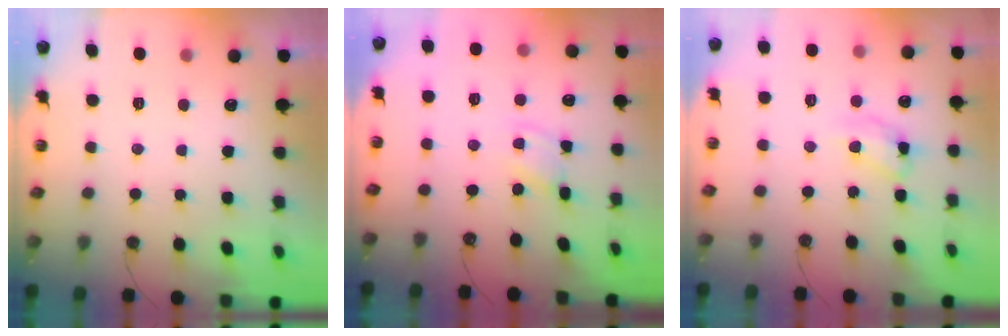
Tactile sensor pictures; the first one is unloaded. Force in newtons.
{"total": 1.5, "press": 1.5, "slide": 0.1}
{"total": 11.9, "press": 11.9, "slide": 0.8}